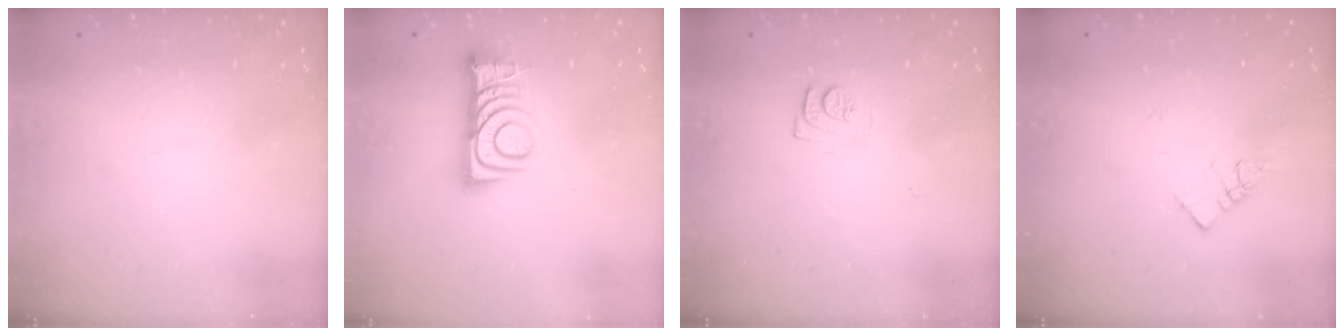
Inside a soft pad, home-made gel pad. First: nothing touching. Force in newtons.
{"total": 10.8, "press": 10.8, "slide": 0.9}
{"total": 7.0, "press": 7.0, "slide": 0.6}
{"total": 3.6, "press": 3.5, "slide": 0.4}